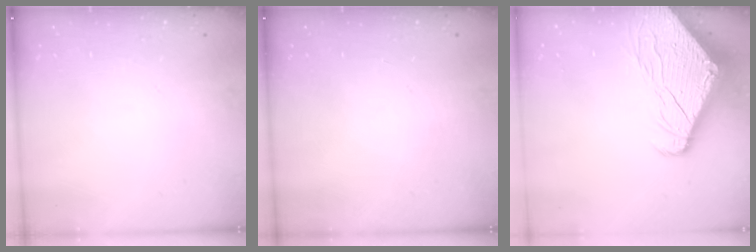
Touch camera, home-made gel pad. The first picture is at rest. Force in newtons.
{"total": 0.0}
{"total": 10.5, "press": 10.4, "slide": 1.2}